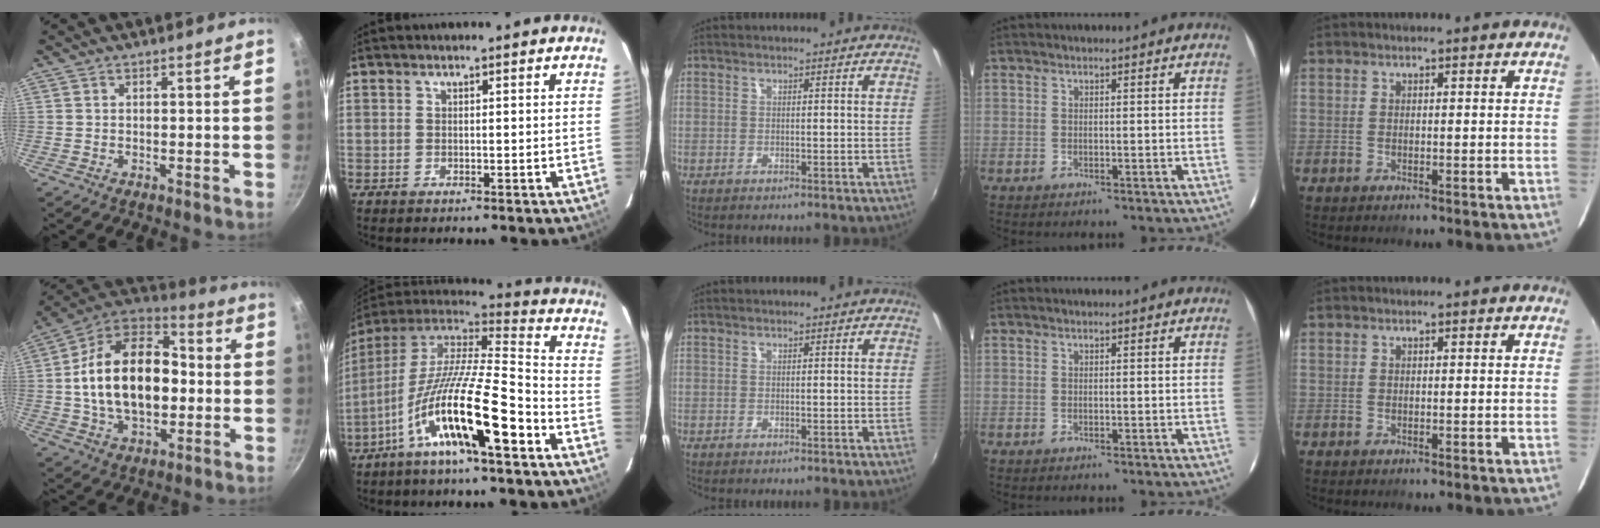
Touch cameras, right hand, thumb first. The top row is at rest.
{"thumb": {"total": 22.5, "force": [-0.4, 14.3, 17.4], "torque": [-0.274, 0.038, -0.018]}, "index": {"total": 19.8, "force": [-9.9, 3.1, 16.9], "torque": [-0.295, -0.032, -0.183]}}